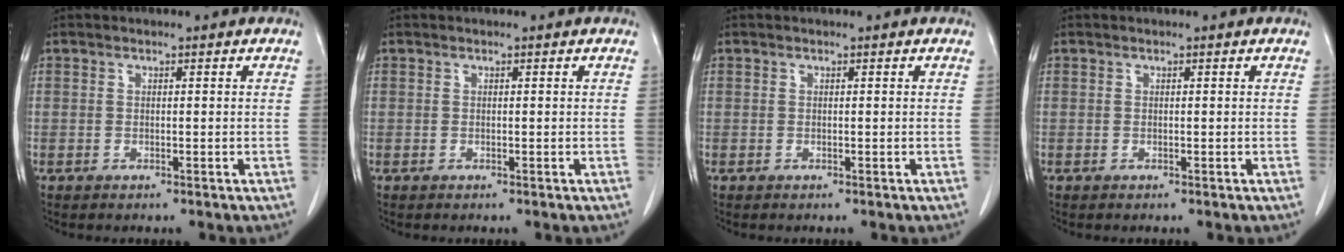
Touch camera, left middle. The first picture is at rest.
{"total": 0.0}
{"total": 0.0}
{"total": 0.0}